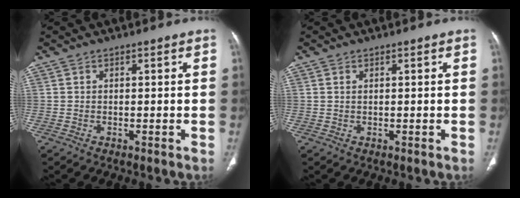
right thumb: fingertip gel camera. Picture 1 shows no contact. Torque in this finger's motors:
{"motor_torque": [0.03, -0.32, -0.07, 0.48, -0.03]}